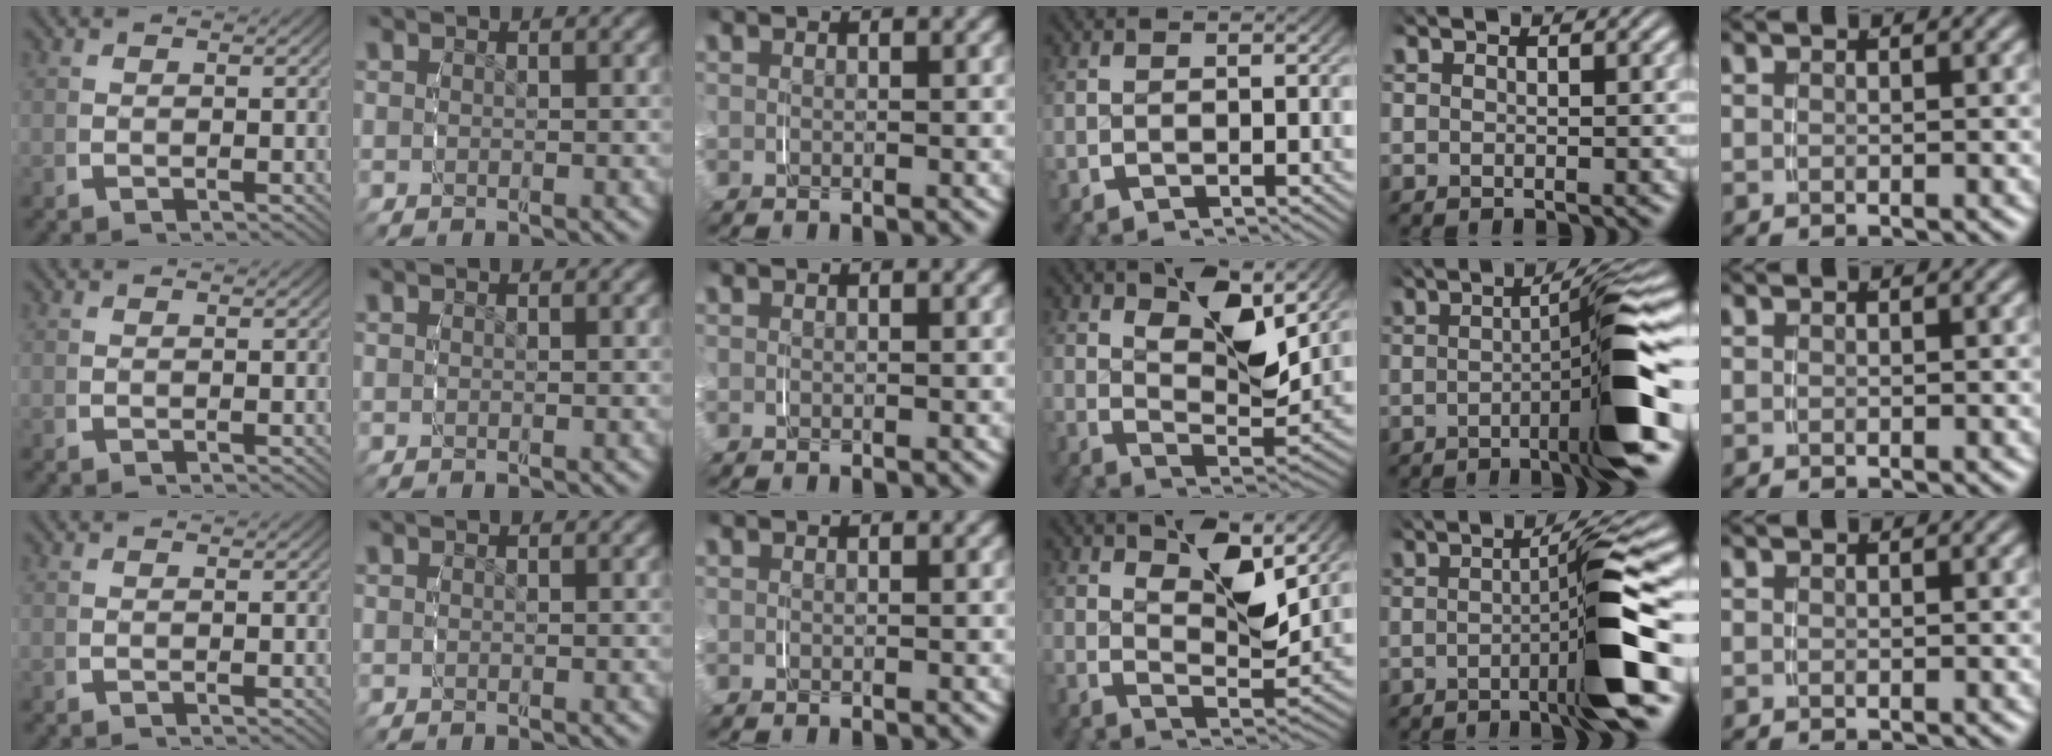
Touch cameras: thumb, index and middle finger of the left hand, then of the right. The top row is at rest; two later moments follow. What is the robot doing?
{"motion": "grasp_and_lifting", "object": "jar lid"}